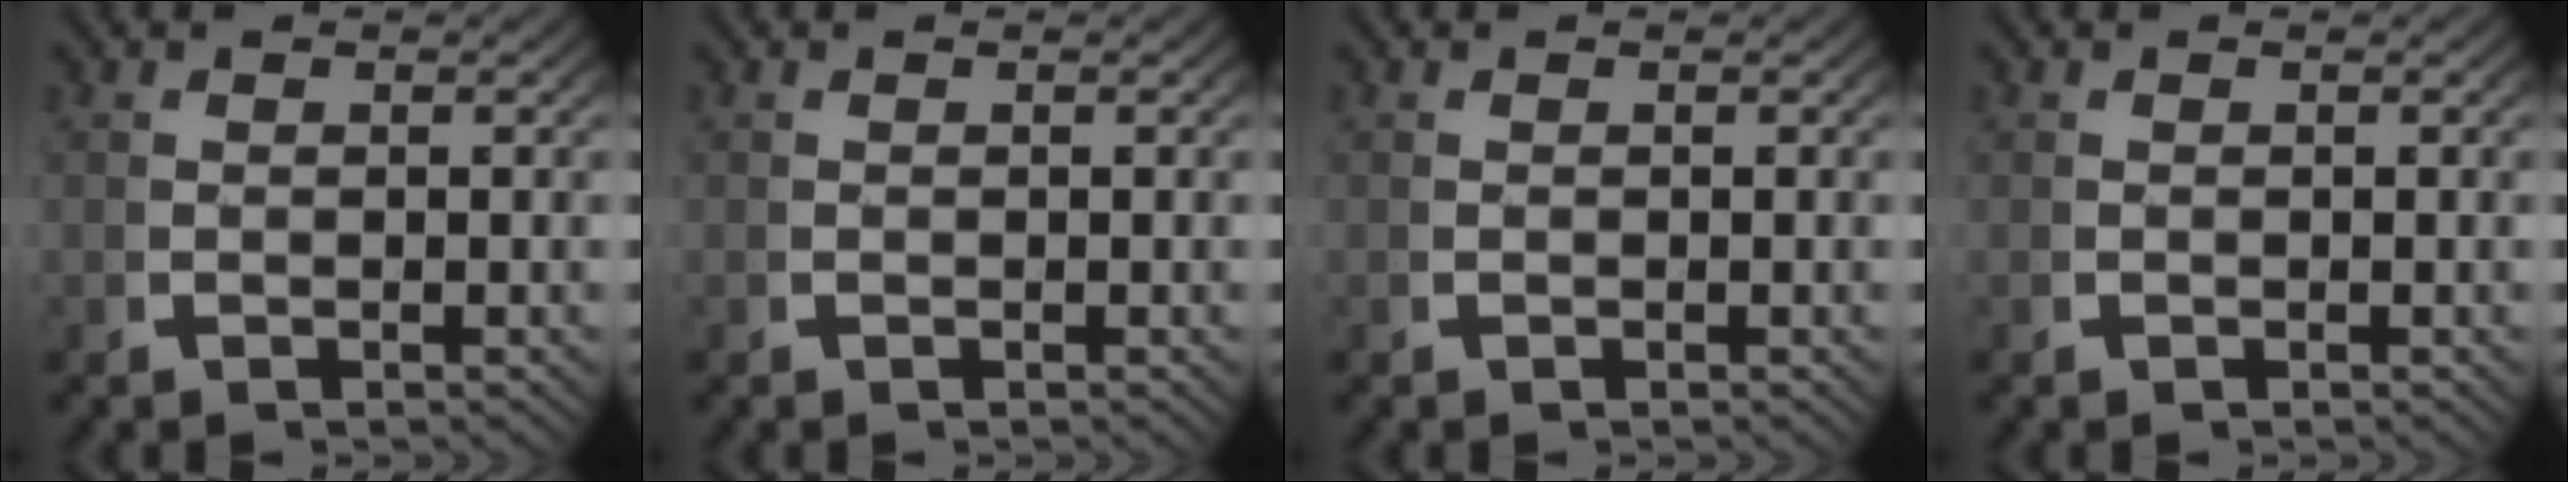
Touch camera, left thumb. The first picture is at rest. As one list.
[{"total": 0.0}, {"total": 0.0}, {"total": 0.0}]